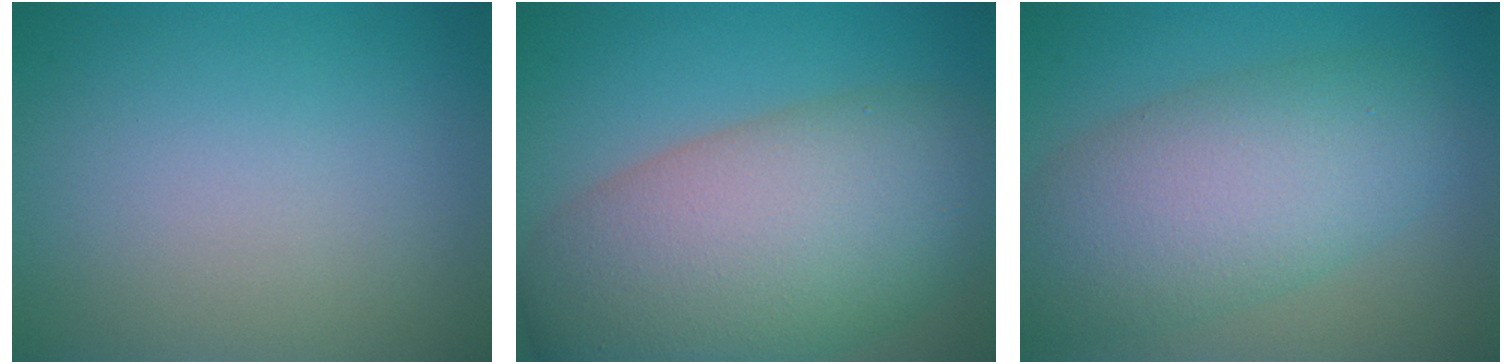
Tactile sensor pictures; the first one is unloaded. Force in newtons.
{"total": 12.8, "press": 12.8, "slide": 0.5}
{"total": 8.1, "press": 8.1, "slide": 0.3}